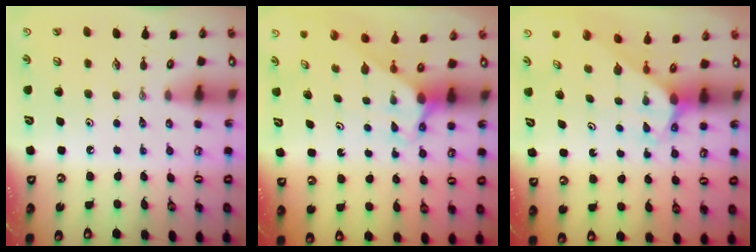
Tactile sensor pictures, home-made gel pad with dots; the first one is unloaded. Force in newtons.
{"total": 2.8, "press": 2.8, "slide": 0.0}
{"total": 2.8, "press": 2.8, "slide": 0.2}